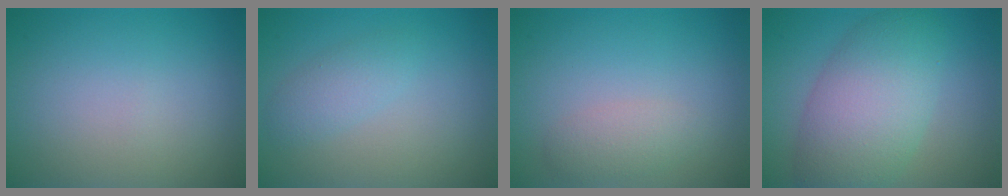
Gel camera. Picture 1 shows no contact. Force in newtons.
{"total": 1.9, "press": 1.9, "slide": 0.1}
{"total": 1.7, "press": 1.7, "slide": 0.1}
{"total": 7.7, "press": 7.7, "slide": 0.3}